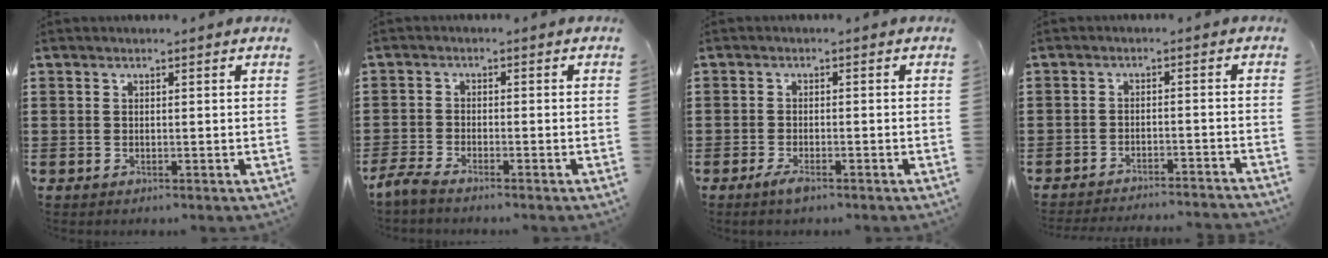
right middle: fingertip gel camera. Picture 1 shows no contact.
{"total": 2.6, "force": [-2.4, 0.2, 1.0], "torque": [-0.041, -0.005, -0.055]}
{"total": 2.3, "force": [-1.4, 0.6, 1.7], "torque": [-0.038, -0.003, -0.027]}
{"total": 3.0, "force": [-3.0, -0.2, 0.2], "torque": [-0.006, 0.002, -0.063]}